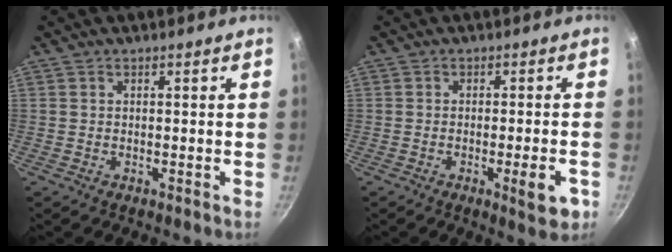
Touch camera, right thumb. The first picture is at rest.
{"total": 5.9, "force": [-2.2, 1.3, 5.3], "torque": [-0.063, 0.006, -0.027]}